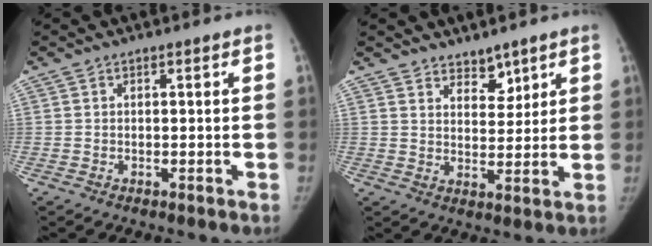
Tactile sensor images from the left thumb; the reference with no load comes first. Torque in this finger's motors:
{"motor_torque": [-0.16, -0.19, -0.16, -0.01, 0.00]}